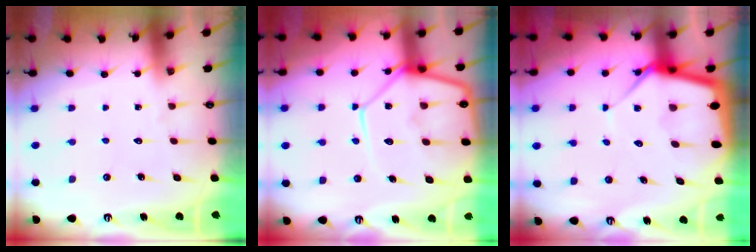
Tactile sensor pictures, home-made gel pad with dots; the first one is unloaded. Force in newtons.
{"total": 16.3, "press": 16.2, "slide": 1.6}
{"total": 10.5, "press": 10.4, "slide": 0.9}